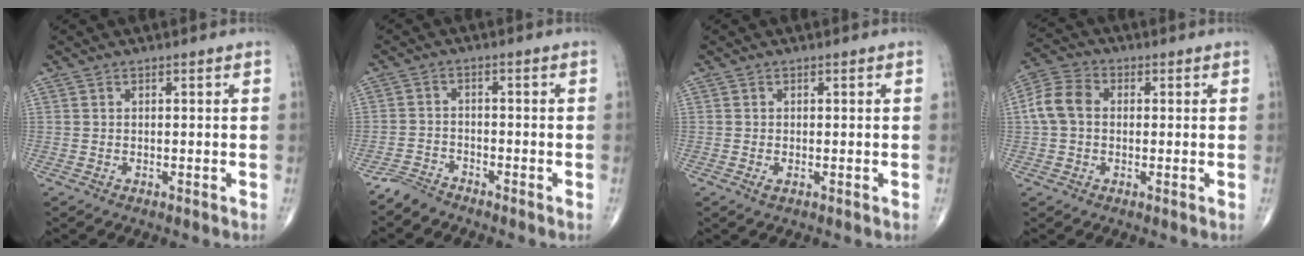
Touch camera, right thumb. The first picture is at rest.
{"total": 3.1, "force": [-3.0, 0.7, 0.1], "torque": [0.000, 0.001, -0.065]}
{"total": 0.8, "force": [-0.2, 0.3, 0.7], "torque": [-0.016, -0.001, -0.006]}
{"total": 7.3, "force": [0.4, 5.5, 4.8], "torque": [-0.095, 0.024, -0.002]}